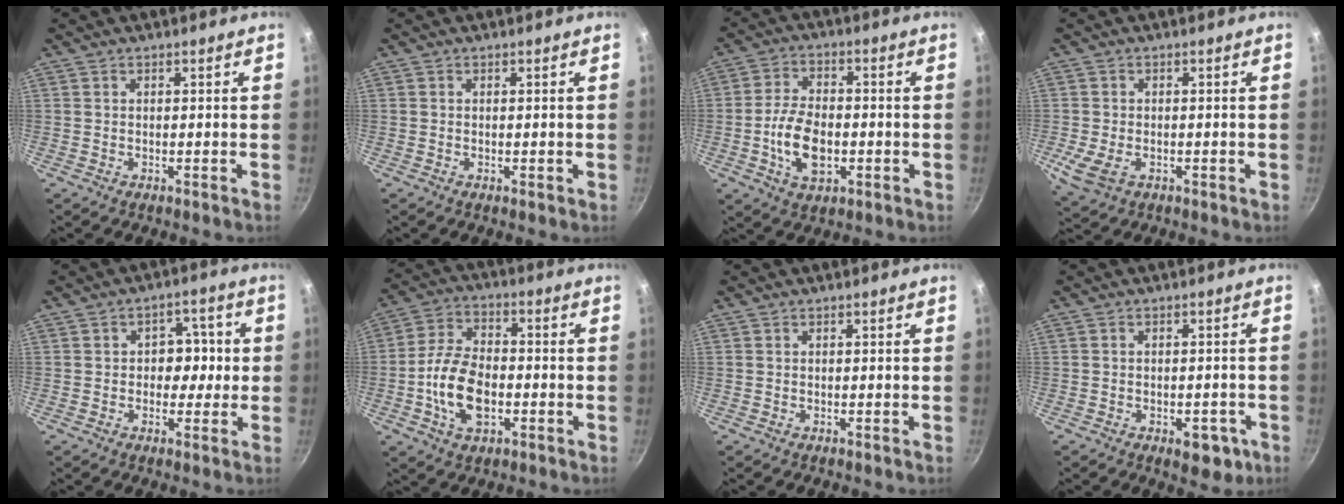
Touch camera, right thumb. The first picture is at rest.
{"total": 0.6, "force": [-0.1, 0.2, 0.5], "torque": [-0.005, 0.000, -0.002]}
{"total": 10.4, "force": [-2.2, 6.2, 8.0], "torque": [-0.139, 0.014, -0.042]}
{"total": 5.6, "force": [-1.5, 3.6, 4.0], "torque": [-0.077, -0.009, -0.026]}
{"total": 6.2, "force": [-0.1, 5.0, 3.7], "torque": [0.006, 0.011, -0.006]}
{"total": 12.5, "force": [-2.8, 7.5, 9.6], "torque": [-0.168, 0.026, -0.058]}
{"total": 0.0}
{"total": 6.1, "force": [-2.6, 3.5, 4.3], "torque": [-0.026, 0.017, -0.023]}